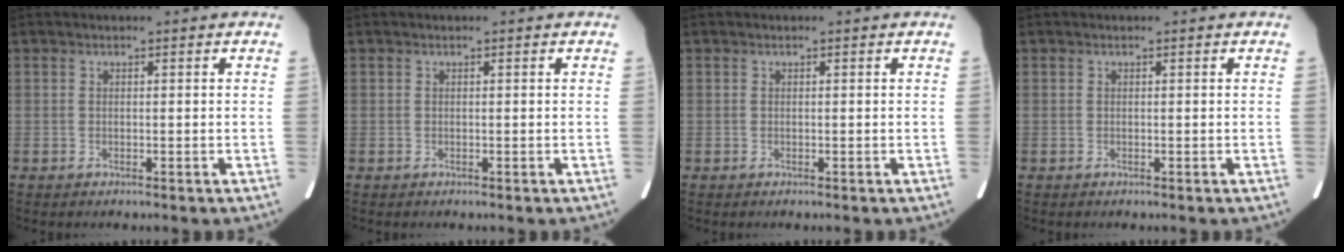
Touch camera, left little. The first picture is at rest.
{"total": 0.0}
{"total": 0.0}
{"total": 0.0}